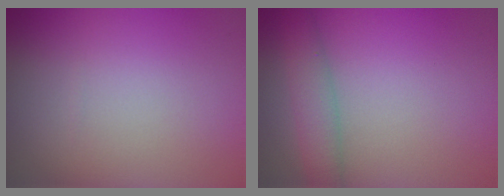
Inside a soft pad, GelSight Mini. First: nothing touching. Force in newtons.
{"total": 3.1, "press": 3.1, "slide": 0.1}